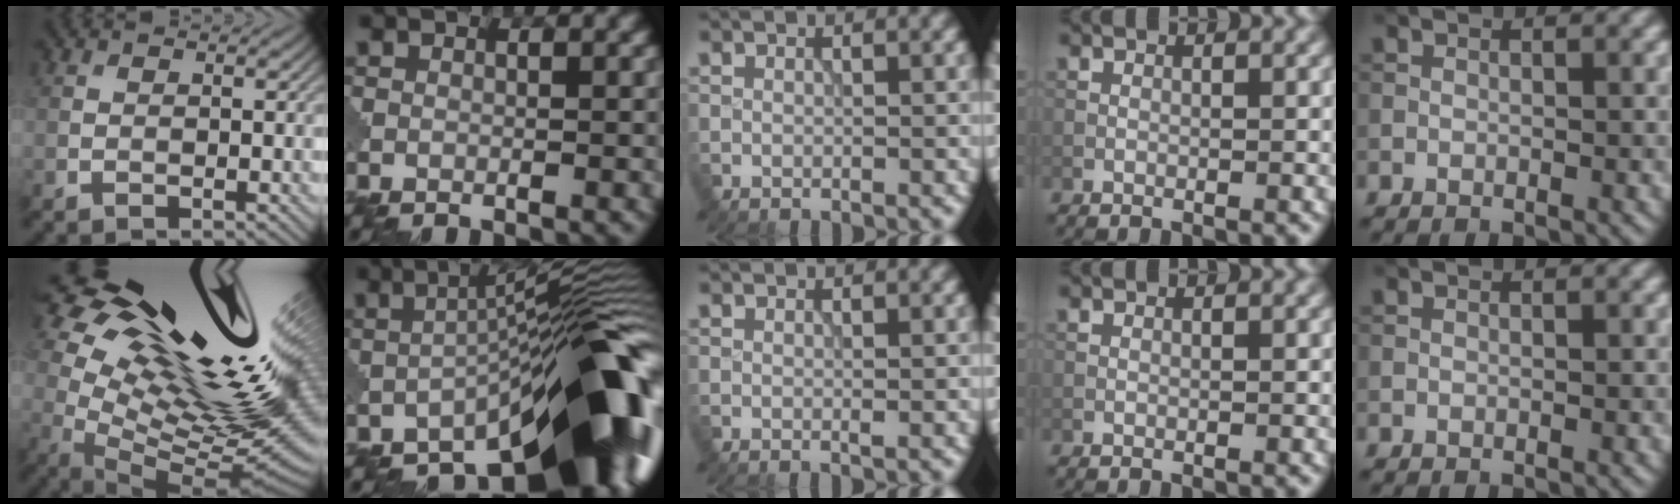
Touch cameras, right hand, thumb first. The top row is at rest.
{"thumb": {"total": 20.7, "force": [8.5, 8.6, 16.8], "torque": [-0.246, 0.028, 0.156]}, "index": {"total": 15.7, "force": [-8.2, 5.5, 12.2], "torque": [-0.140, 0.007, -0.135]}}